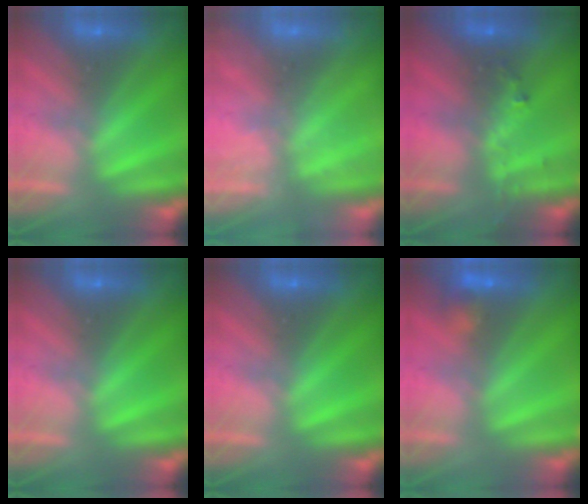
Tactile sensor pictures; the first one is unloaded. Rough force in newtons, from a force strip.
{"total": 2.4}
{"total": 2.8}
{"total": 0.0}
{"total": 0.0}
{"total": 3.1}